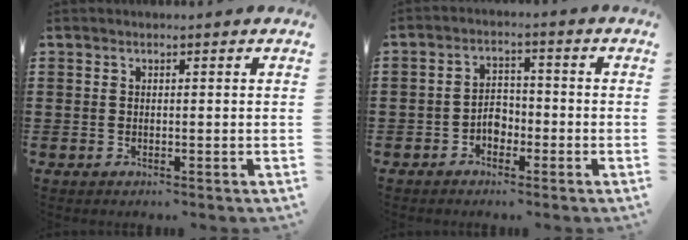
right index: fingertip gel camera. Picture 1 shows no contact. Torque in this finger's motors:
{"motor_torque": [2.14, 0.00, 0.10, -0.01]}